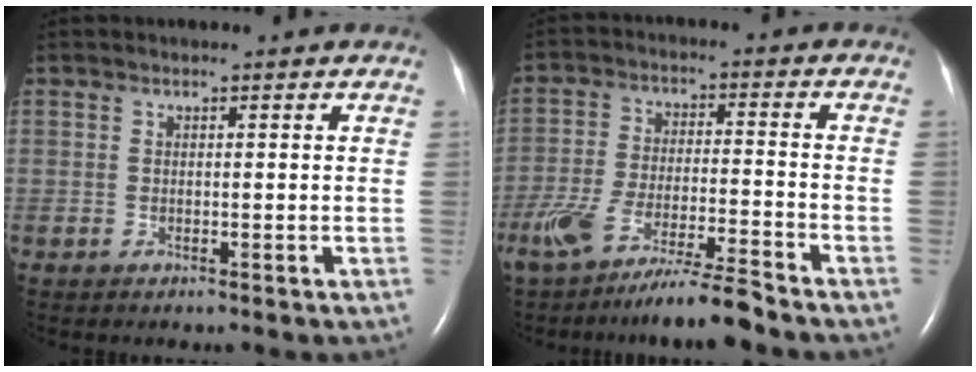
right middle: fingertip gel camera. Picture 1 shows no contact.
{"total": 11.3, "force": [-9.2, -0.1, 6.6], "torque": [-0.122, -0.024, -0.165]}